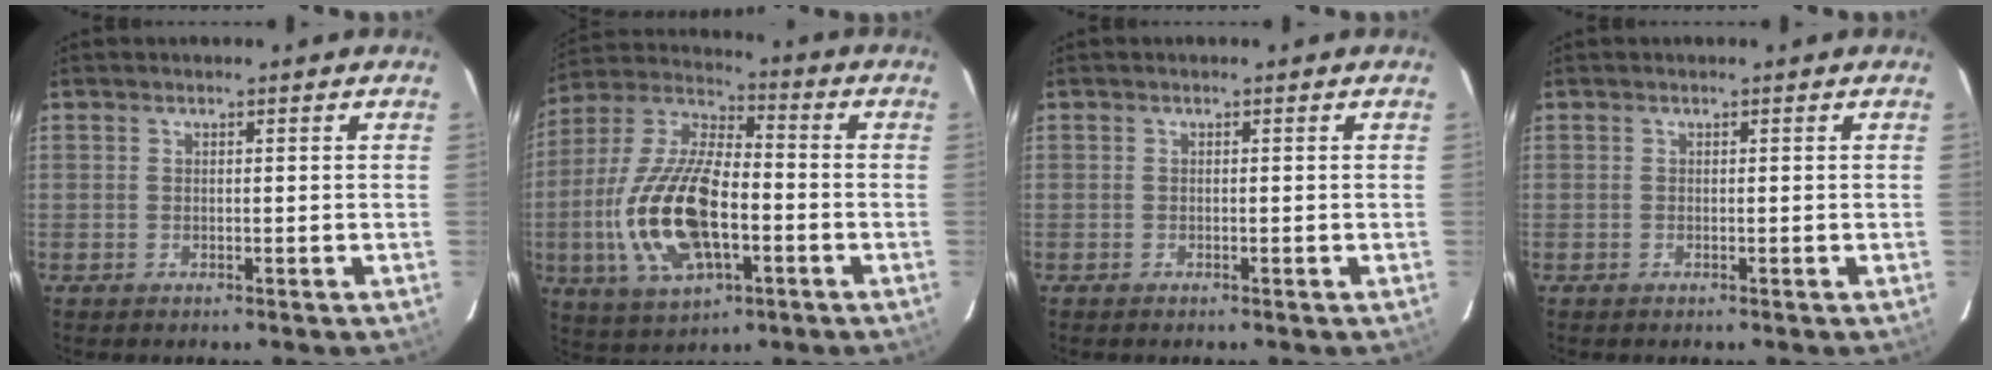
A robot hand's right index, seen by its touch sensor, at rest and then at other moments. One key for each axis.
{"total": 19.9, "fx": -4.8, "fy": 9.1, "fz": 17.0, "tx": -0.360, "ty": -0.004, "tz": -0.085}
{"total": 0.0}
{"total": 0.0}